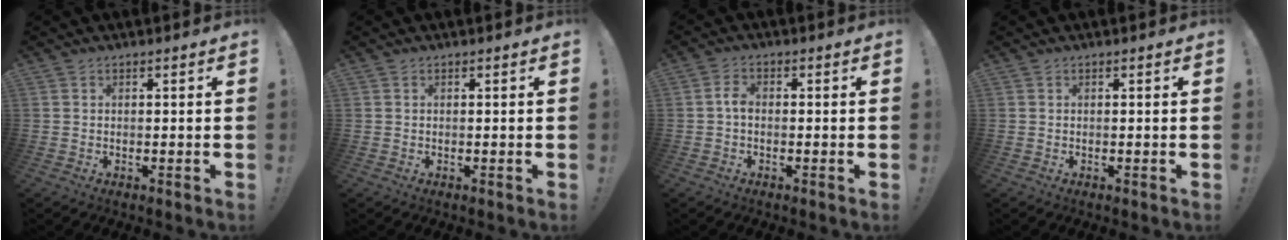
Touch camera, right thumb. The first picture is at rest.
{"total": 0.0}
{"total": 3.1, "force": [-0.6, 1.9, 2.4], "torque": [-0.055, 0.009, -0.013]}
{"total": 0.0}